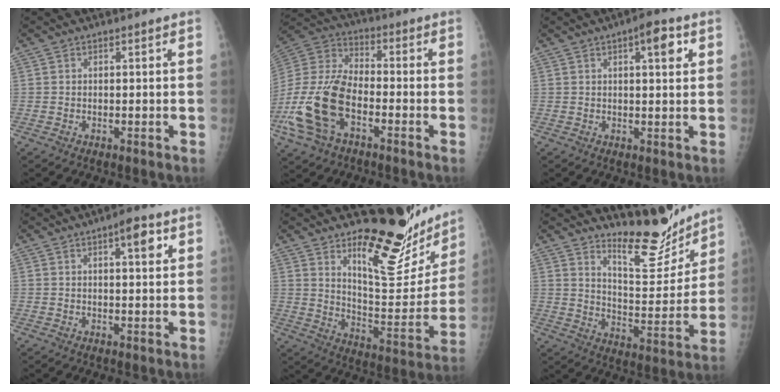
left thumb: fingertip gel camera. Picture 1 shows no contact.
{"total": 17.3, "force": [-6.4, 9.7, 12.9], "torque": [-0.276, 0.033, -0.125]}
{"total": 5.4, "force": [2.3, 1.7, 4.6], "torque": [-0.054, -0.004, 0.028]}
{"total": 4.9, "force": [2.2, 1.5, 4.1], "torque": [-0.051, -0.005, 0.028]}
{"total": 21.4, "force": [15.9, 7.6, 12.2], "torque": [-0.117, -0.130, 0.233]}
{"total": 12.5, "force": [11.5, 2.9, 4.2], "torque": [-0.031, -0.103, 0.190]}